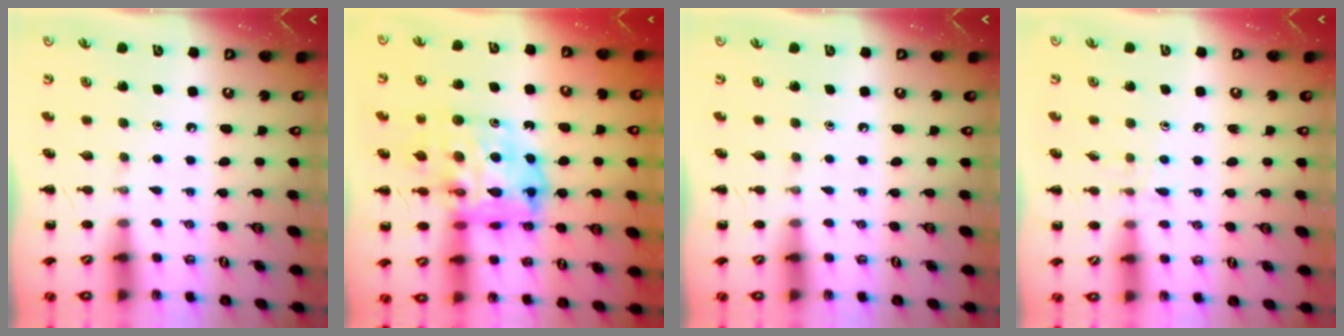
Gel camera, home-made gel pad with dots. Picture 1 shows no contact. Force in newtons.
{"total": 17.2, "press": 16.4, "slide": 5.1}
{"total": 0.0}
{"total": 5.4, "press": 4.9, "slide": 2.1}